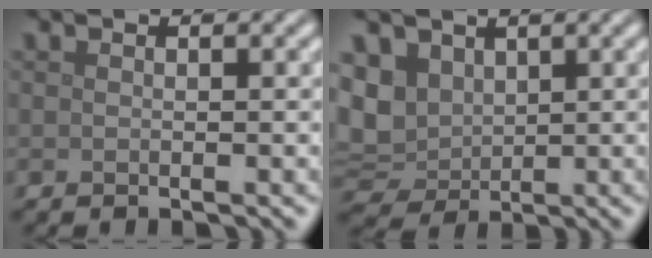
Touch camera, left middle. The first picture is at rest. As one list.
[{"total": 4.8, "force": [1.5, 3.8, 2.5], "torque": [-0.066, 0.002, 0.024]}]